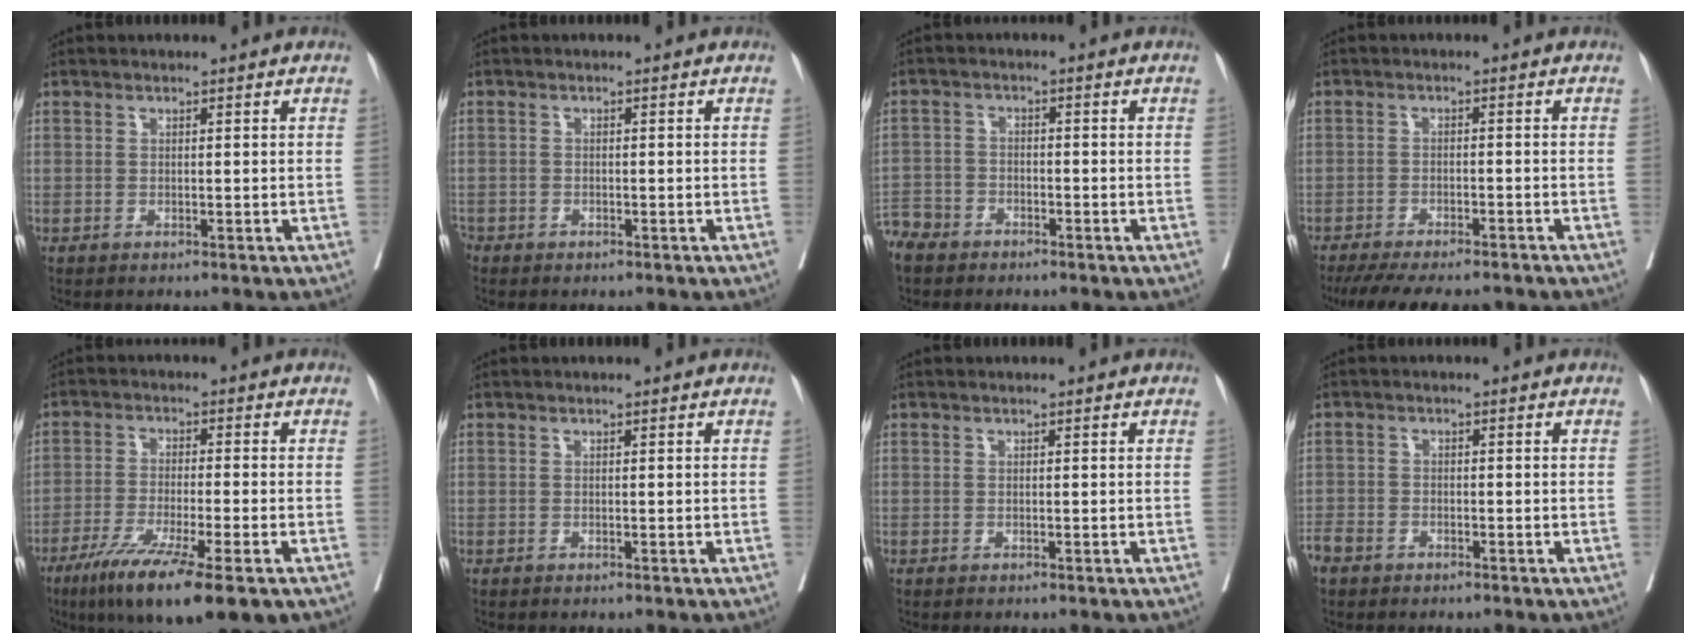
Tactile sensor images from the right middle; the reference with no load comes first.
{"total": 2.1, "force": [-1.4, 1.5, 0.1], "torque": [-0.008, 0.005, -0.030]}
{"total": 5.2, "force": [-4.4, 2.7, 0.7], "torque": [-0.017, -0.003, -0.089]}
{"total": 13.3, "force": [-11.5, 3.0, 6.0], "torque": [-0.105, -0.014, -0.157]}
{"total": 13.4, "force": [-8.0, 1.3, 10.6], "torque": [-0.168, -0.035, -0.131]}
{"total": 0.0}
{"total": 0.0}
{"total": 3.2, "force": [-2.4, 1.8, 1.0], "torque": [-0.024, 0.001, -0.045]}